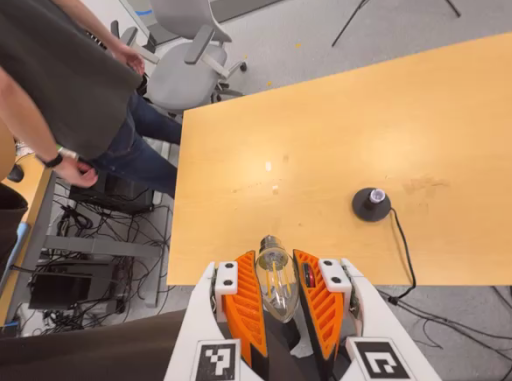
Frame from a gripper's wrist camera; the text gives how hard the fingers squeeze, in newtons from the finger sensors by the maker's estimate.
{"total": 17.0, "left": 18.6, "right": 15.4}